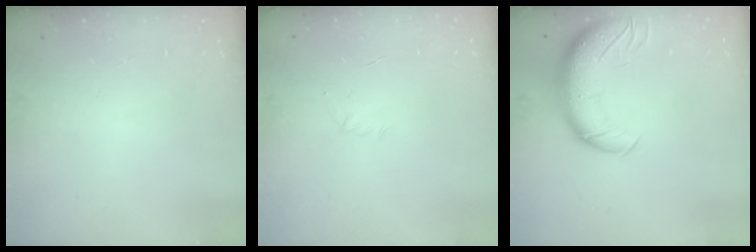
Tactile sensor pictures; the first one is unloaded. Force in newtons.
{"total": 2.9, "press": 2.8, "slide": 0.7}
{"total": 13.4, "press": 13.0, "slide": 3.3}